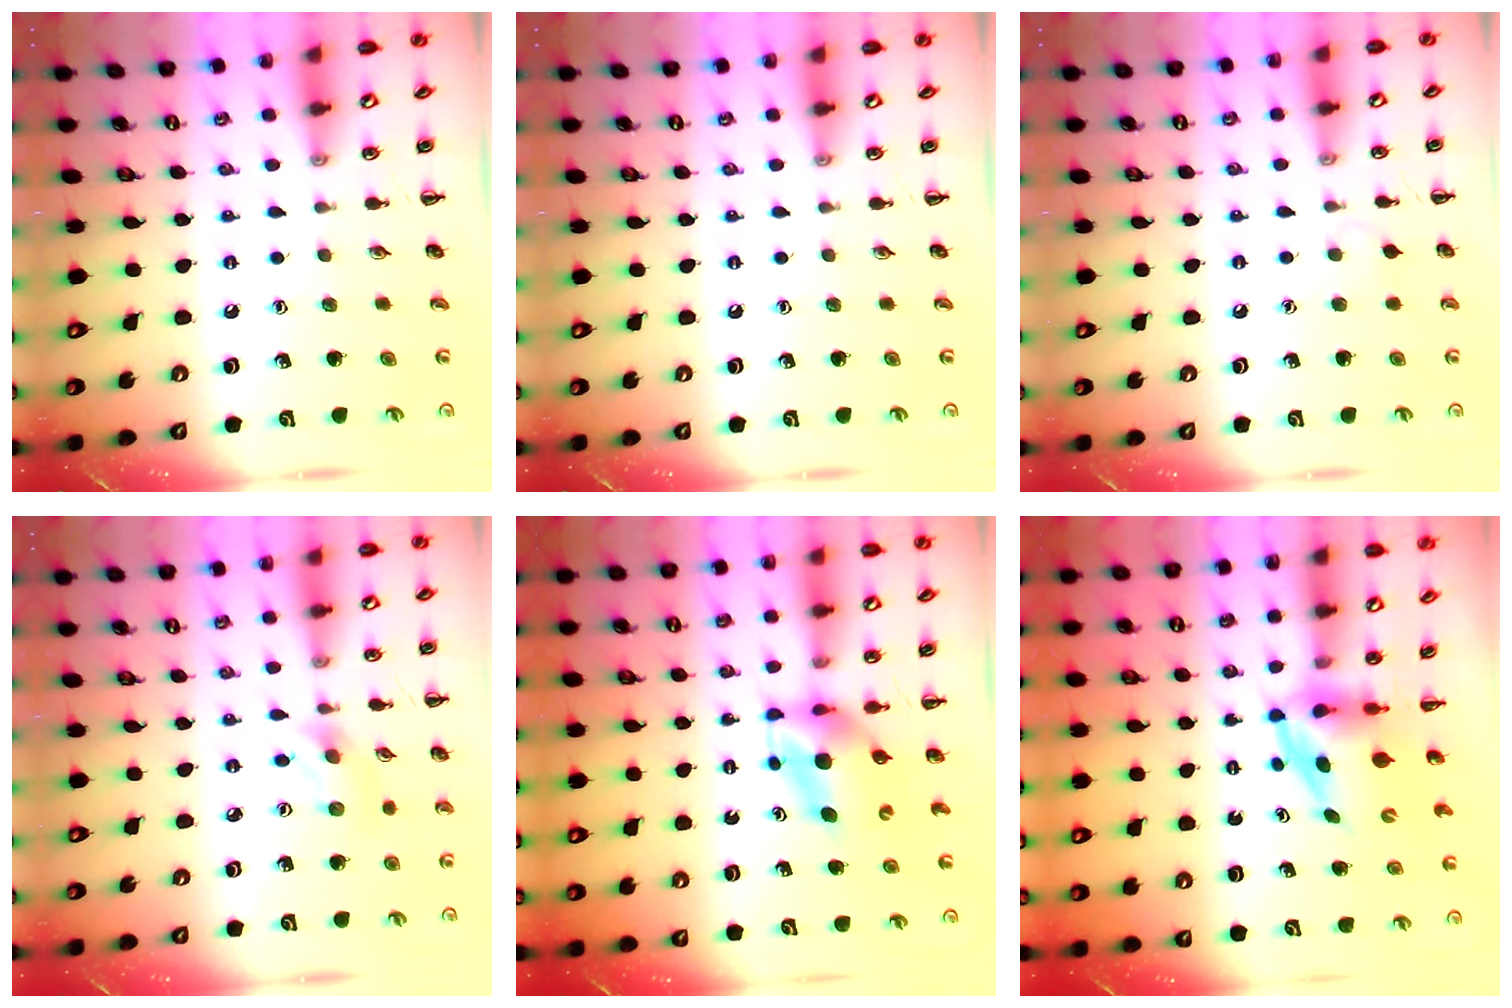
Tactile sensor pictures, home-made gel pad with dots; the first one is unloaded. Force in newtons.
{"total": 0.0}
{"total": 2.8, "press": 2.6, "slide": 1.1}
{"total": 2.8, "press": 2.7, "slide": 0.9}
{"total": 4.9, "press": 4.7, "slide": 1.1}
{"total": 3.8, "press": 3.7, "slide": 0.6}